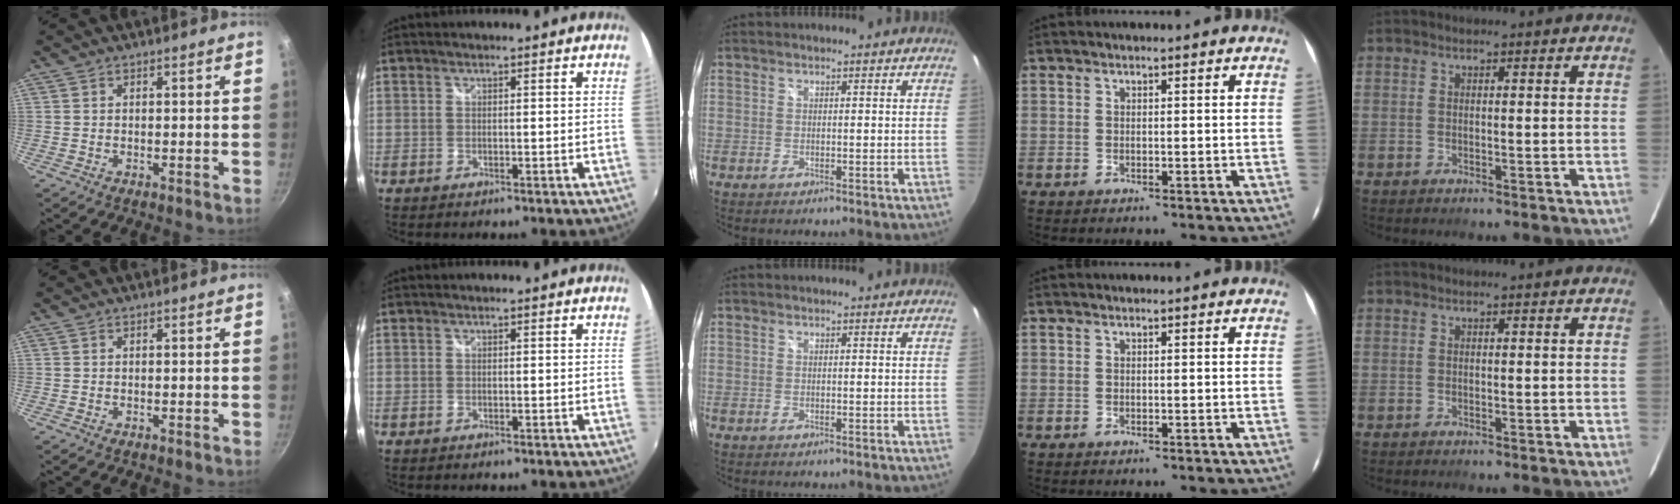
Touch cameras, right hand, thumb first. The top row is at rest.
{}